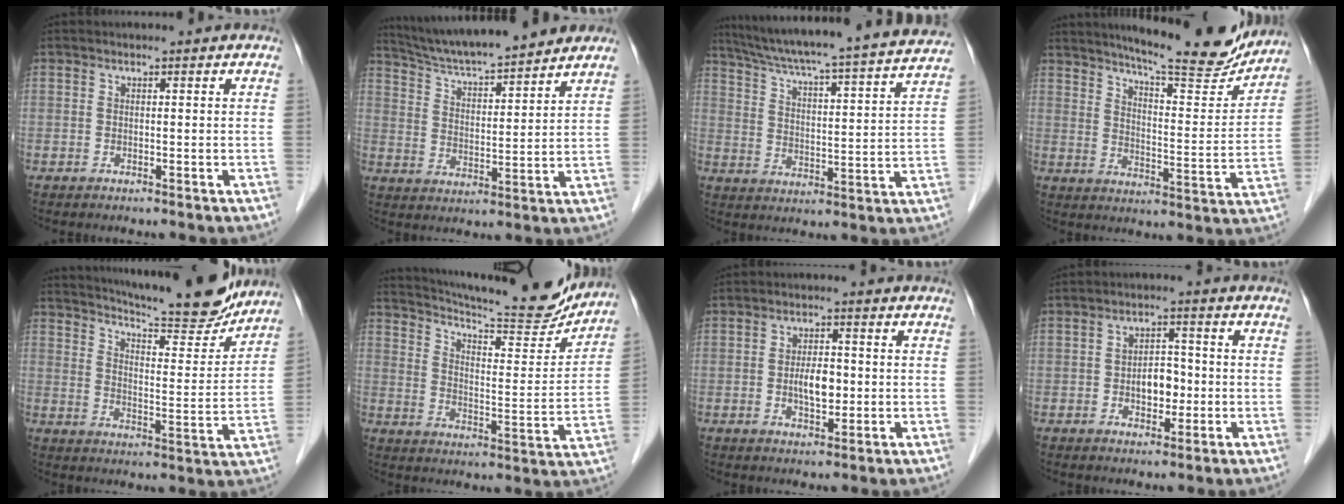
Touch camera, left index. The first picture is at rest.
{"total": 16.3, "force": [14.7, 1.4, 7.0], "torque": [-0.116, 0.015, 0.233]}
{"total": 24.9, "force": [22.5, 0.0, 10.7], "torque": [-0.175, -0.035, 0.301]}
{"total": 18.2, "force": [16.4, 1.7, 7.9], "torque": [-0.117, -0.038, 0.218]}
{"total": 18.7, "force": [17.0, 1.8, 7.4], "torque": [-0.117, -0.033, 0.230]}
{"total": 20.8, "force": [19.4, 1.7, 7.3], "torque": [-0.119, -0.045, 0.267]}
{"total": 4.4, "force": [-0.6, 2.0, 3.9], "torque": [-0.069, -0.002, -0.009]}
{"total": 4.5, "force": [-1.1, 2.7, 3.4], "torque": [-0.053, 0.008, -0.016]}